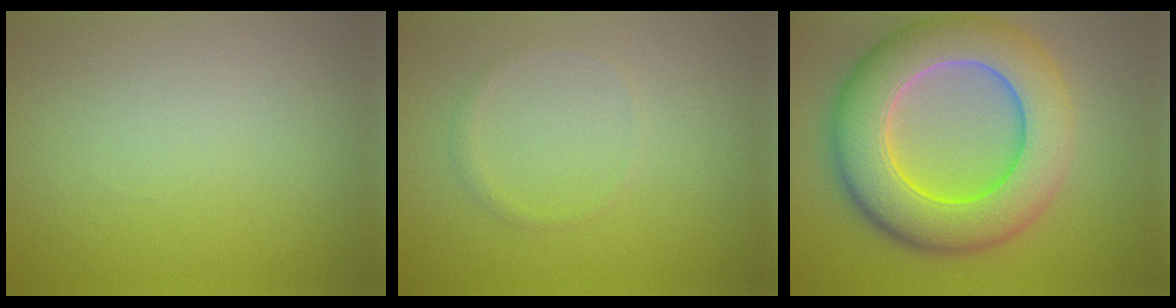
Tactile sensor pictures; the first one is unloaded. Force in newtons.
{"total": 0.7, "press": 0.7, "slide": 0.0}
{"total": 11.1, "press": 11.0, "slide": 0.4}